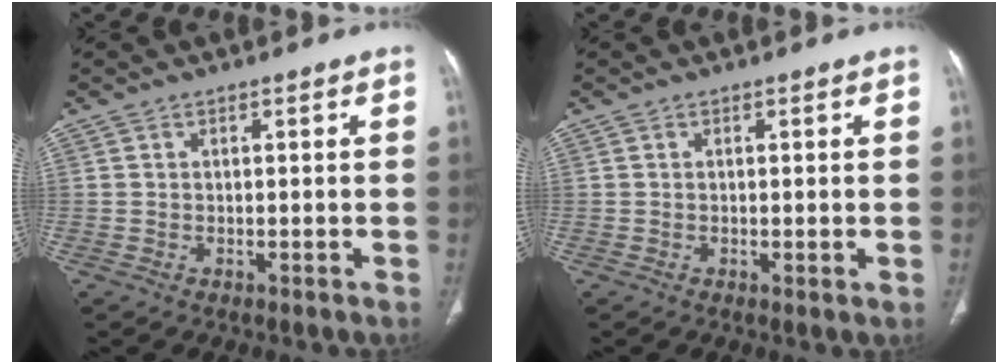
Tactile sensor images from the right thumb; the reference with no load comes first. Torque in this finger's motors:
{"motor_torque": [-0.33, 0.06, -0.50, -0.06, -0.06]}